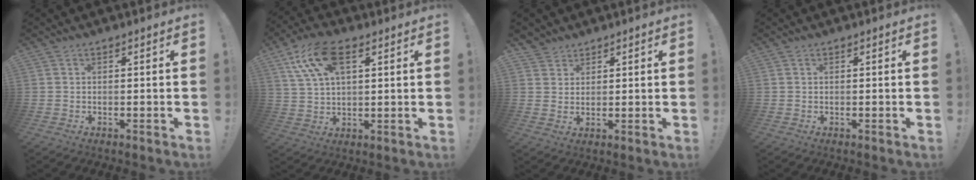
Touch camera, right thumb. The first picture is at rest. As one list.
[{"total": 12.7, "force": [5.2, 6.7, 9.4], "torque": [-0.180, -0.006, 0.097]}, {"total": 3.9, "force": [3.1, 2.3, 0.1], "torque": [0.002, -0.018, 0.058]}, {"total": 0.0}]